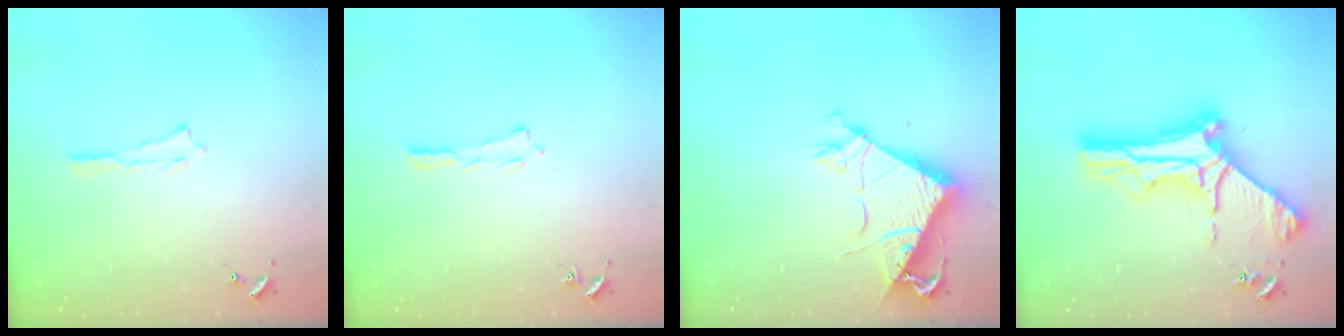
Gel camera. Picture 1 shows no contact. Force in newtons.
{"total": 0.0}
{"total": 7.1, "press": 7.1, "slide": 0.6}
{"total": 11.8, "press": 11.7, "slide": 1.2}